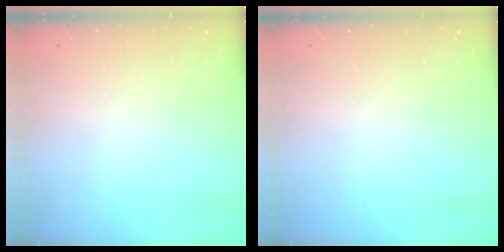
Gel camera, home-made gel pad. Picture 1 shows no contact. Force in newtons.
{"total": 0.0}